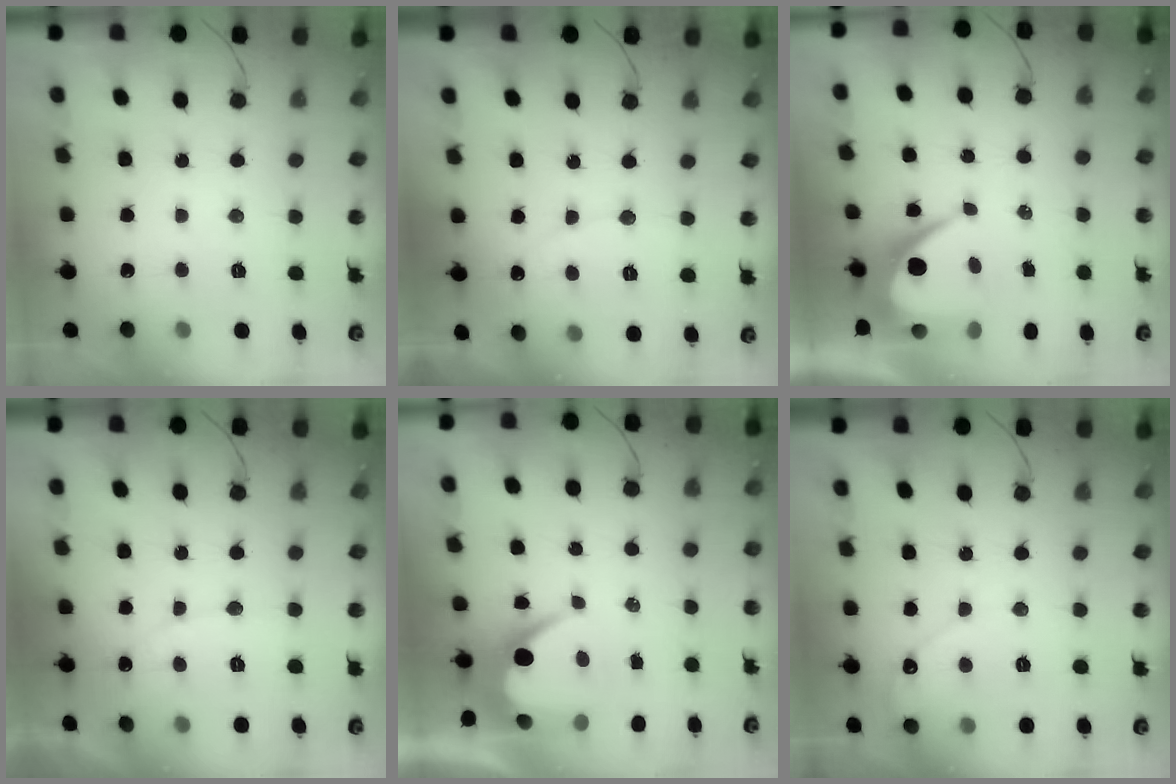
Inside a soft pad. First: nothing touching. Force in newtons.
{"total": 5.4, "press": 5.4, "slide": 0.4}
{"total": 9.8, "press": 9.7, "slide": 0.9}
{"total": 5.8, "press": 5.8, "slide": 0.5}
{"total": 7.8, "press": 7.7, "slide": 0.7}
{"total": 5.0, "press": 4.9, "slide": 0.5}